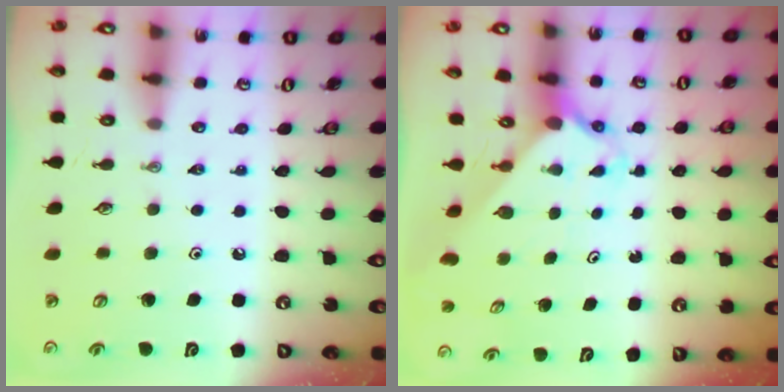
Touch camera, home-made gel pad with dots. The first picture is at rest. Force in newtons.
{"total": 2.2, "press": 2.2, "slide": 0.2}